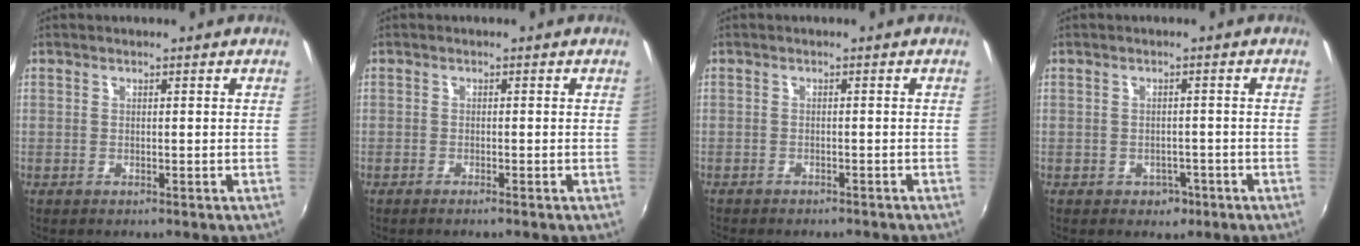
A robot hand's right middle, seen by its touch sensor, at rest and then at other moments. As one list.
[{"total": 1.0, "force": [-0.9, -0.1, 0.5], "torque": [-0.013, -0.002, -0.018]}, {"total": 3.5, "force": [-3.1, 0.9, 1.2], "torque": [-0.030, -0.012, -0.044]}, {"total": 3.1, "force": [-1.5, 2.5, 1.0], "torque": [-0.023, 0.000, -0.015]}]